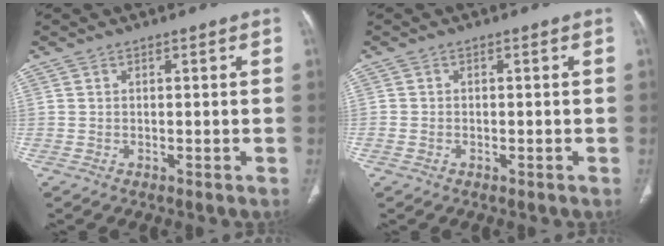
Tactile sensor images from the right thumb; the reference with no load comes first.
{"total": 0.8, "force": [-0.4, 0.5, 0.4], "torque": [-0.009, 0.003, -0.008]}